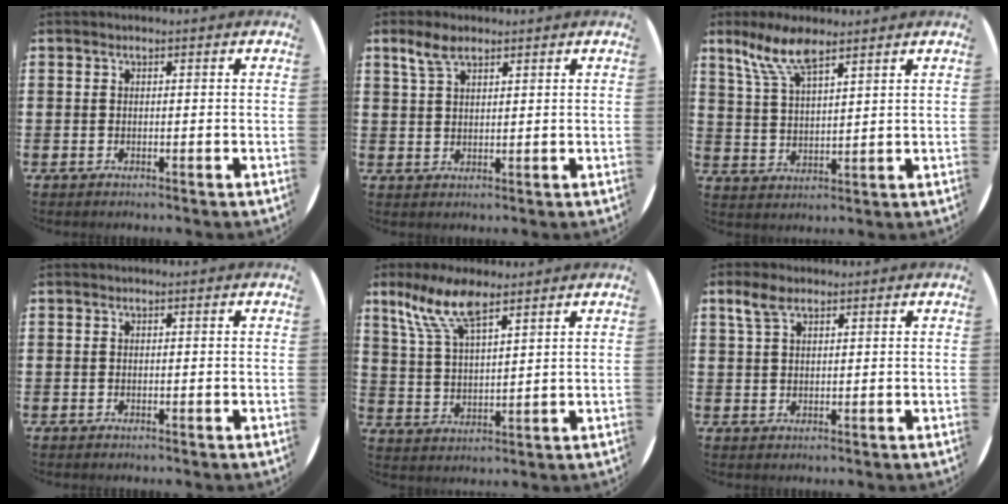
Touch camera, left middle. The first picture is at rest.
{"total": 3.6, "force": [2.6, 1.4, 2.0], "torque": [-0.035, 0.002, 0.046]}
{"total": 7.7, "force": [5.8, 2.1, 4.7], "torque": [-0.107, -0.009, 0.103]}
{"total": 0.0}
{"total": 8.9, "force": [6.5, 2.6, 5.5], "torque": [-0.126, -0.012, 0.118]}
{"total": 3.2, "force": [2.1, 1.4, 1.9], "torque": [-0.033, 0.004, 0.037]}